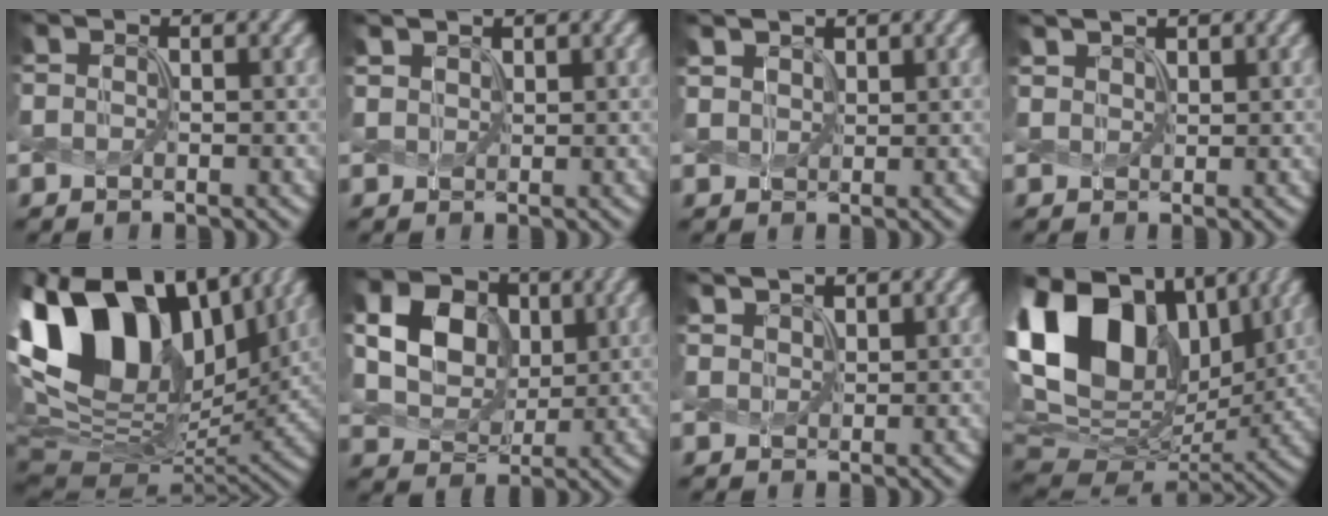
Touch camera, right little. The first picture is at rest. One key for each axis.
{"total": 1.5, "fx": 1.3, "fy": 0.7, "fz": 0.3, "tx": -0.014, "ty": 0.002, "tz": 0.033}
{"total": 2.2, "fx": 1.8, "fy": 1.1, "fz": 0.6, "tx": -0.027, "ty": 0.000, "tz": 0.043}
{"total": 2.1, "fx": 1.9, "fy": 0.7, "fz": 0.5, "tx": -0.016, "ty": 0.000, "tz": 0.040}
{"total": 18.6, "fx": 7.4, "fy": 12.0, "fz": 12.1, "tx": -0.258, "ty": 0.039, "tz": 0.137}
{"total": 10.2, "fx": 3.4, "fy": 8.0, "fz": 5.4, "tx": -0.132, "ty": 0.026, "tz": 0.067}
{"total": 2.7, "fx": 2.3, "fy": 1.1, "fz": 0.8, "tx": -0.028, "ty": 0.001, "tz": 0.046}
{"total": 18.3, "fx": 6.4, "fy": 12.3, "fz": 12.0, "tx": -0.258, "ty": 0.028, "tz": 0.117}